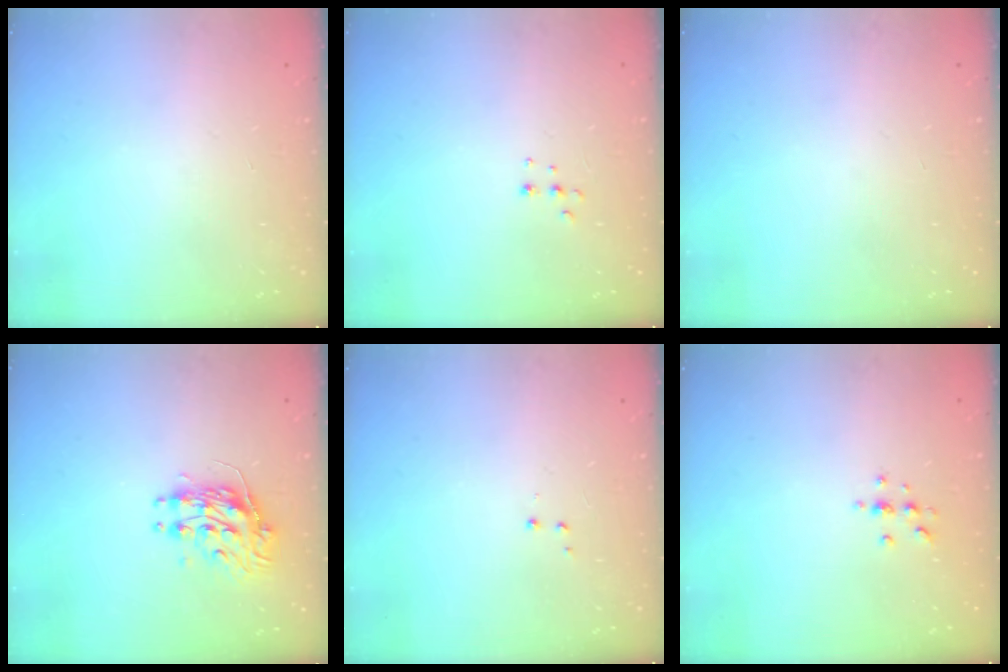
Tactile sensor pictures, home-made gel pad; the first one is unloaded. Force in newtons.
{"total": 3.9, "press": 3.9, "slide": 0.6}
{"total": 0.0}
{"total": 9.5, "press": 9.5, "slide": 0.8}
{"total": 3.0, "press": 2.9, "slide": 0.7}
{"total": 4.0, "press": 4.0, "slide": 0.4}